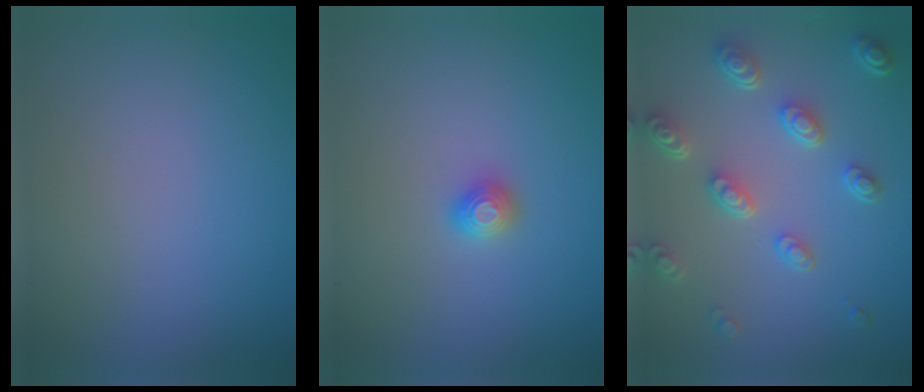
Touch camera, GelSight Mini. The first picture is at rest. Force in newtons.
{"total": 1.1, "press": 1.1, "slide": 0.0}
{"total": 5.1, "press": 3.8, "slide": 3.5}